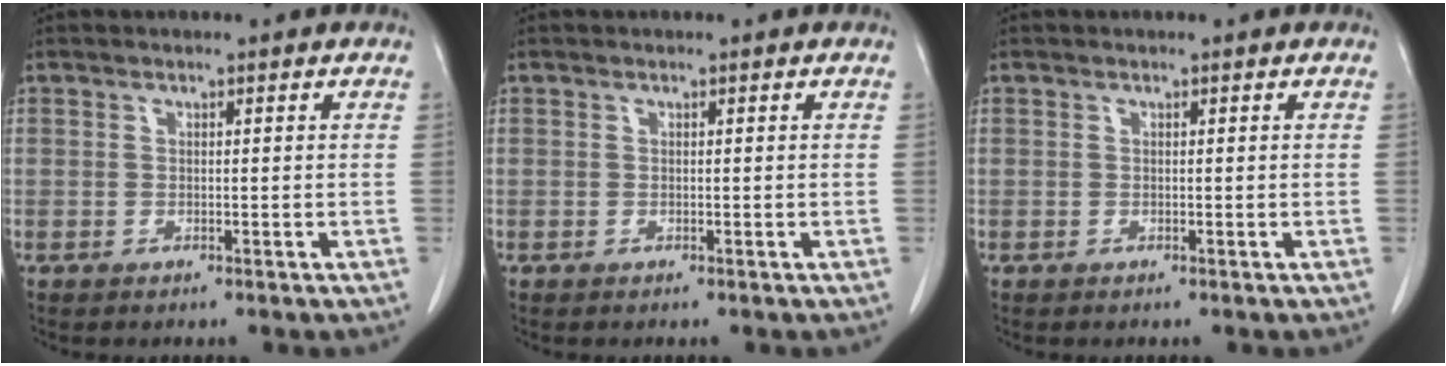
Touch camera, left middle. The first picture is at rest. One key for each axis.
{"total": 0.0}
{"total": 0.0}